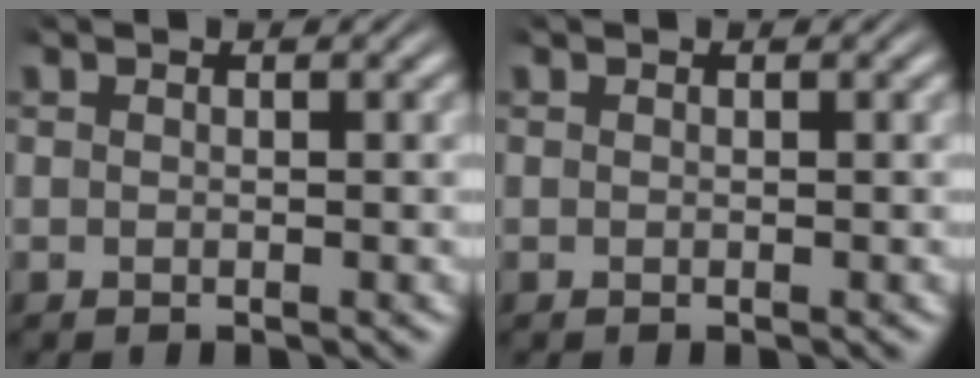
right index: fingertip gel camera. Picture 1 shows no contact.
{"total": 0.0}